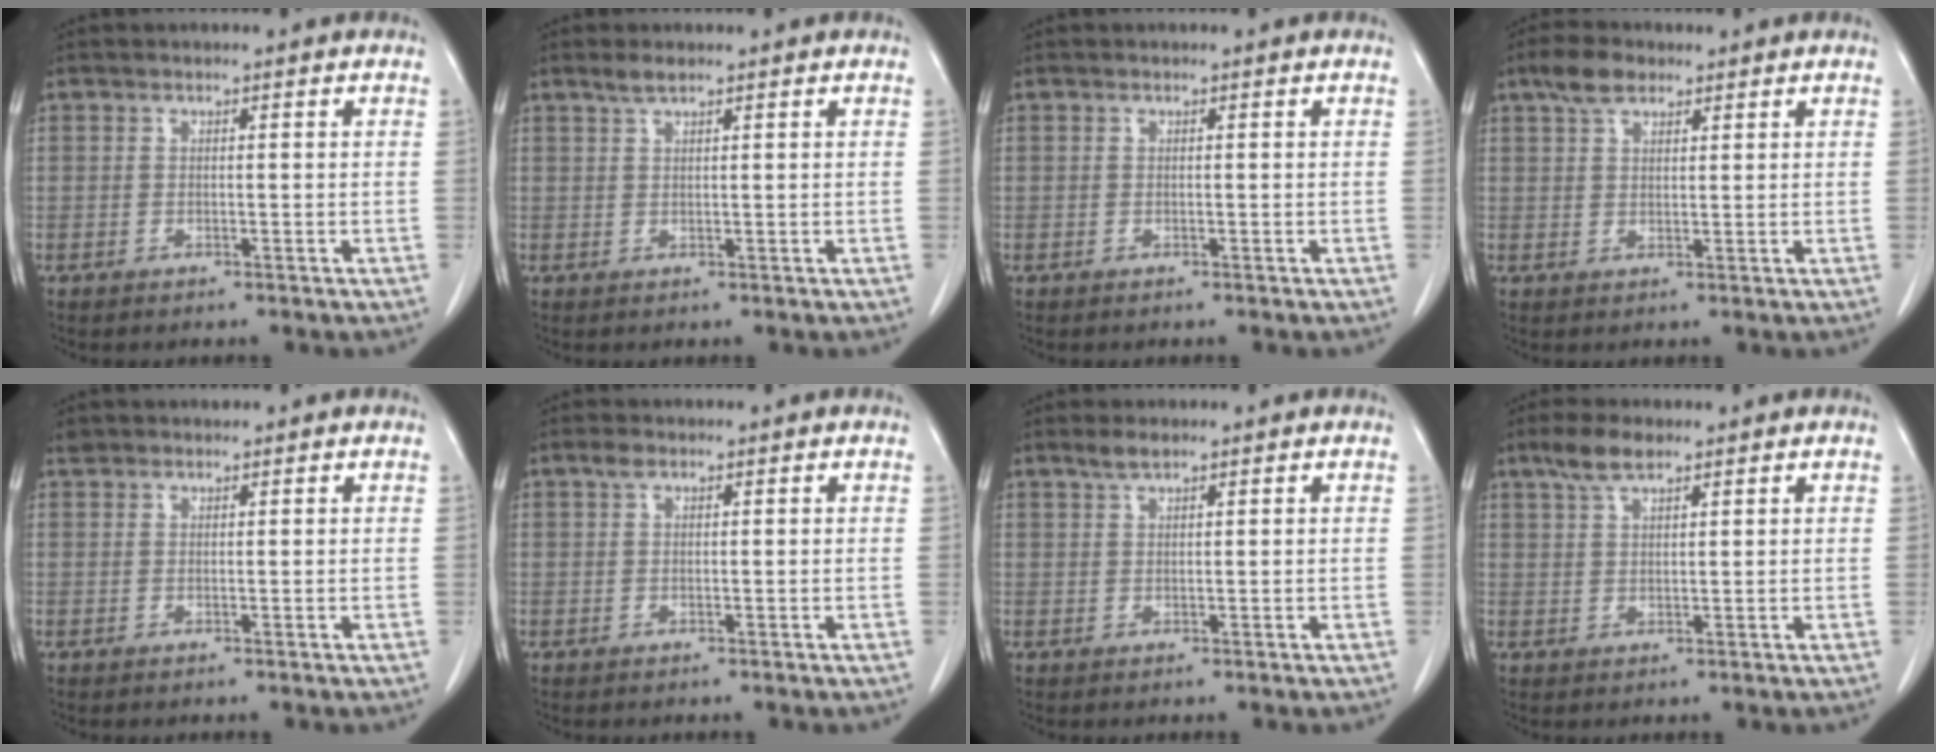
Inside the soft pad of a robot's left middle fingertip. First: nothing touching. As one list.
[{"total": 1.7, "force": [1.4, 0.2, 0.9], "torque": [-0.023, 0.003, 0.030]}, {"total": 0.0}, {"total": 4.2, "force": [3.0, 2.0, 2.3], "torque": [-0.052, 0.012, 0.057]}, {"total": 1.2, "force": [1.1, 0.5, 0.0], "torque": [-0.003, 0.009, 0.020]}, {"total": 1.2, "force": [0.8, 0.5, 0.7], "torque": [-0.016, 0.009, 0.014]}, {"total": 1.9, "force": [1.5, 0.3, 1.0], "torque": [-0.026, 0.003, 0.032]}, {"total": 4.3, "force": [3.1, 1.1, 2.7], "torque": [-0.063, 0.009, 0.062]}]